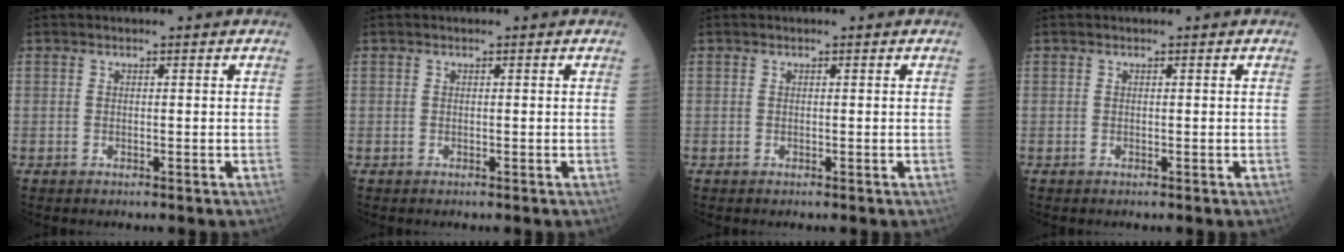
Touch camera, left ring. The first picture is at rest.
{"total": 0.0}
{"total": 0.0}
{"total": 0.0}